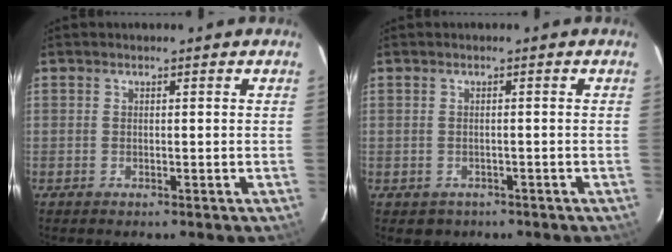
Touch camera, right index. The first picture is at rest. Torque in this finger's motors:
{"motor_torque": [0.18, -0.09, 0.10, 0.01]}